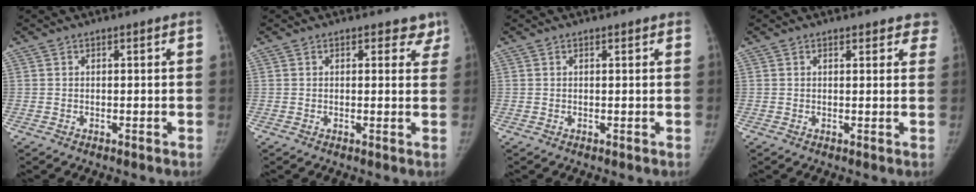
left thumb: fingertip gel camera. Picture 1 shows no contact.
{"total": 3.4, "force": [2.5, 2.0, 1.0], "torque": [0.029, -0.009, 0.018]}
{"total": 0.7, "force": [0.5, 0.3, 0.4], "torque": [-0.004, 0.000, 0.005]}
{"total": 4.2, "force": [3.4, 1.9, 1.5], "torque": [0.022, -0.008, 0.027]}